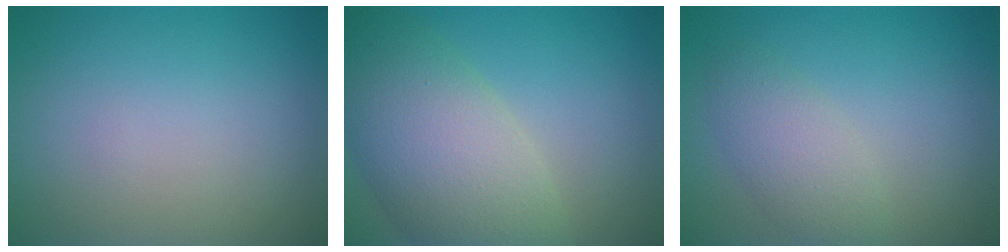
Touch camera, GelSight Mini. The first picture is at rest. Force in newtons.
{"total": 8.6, "press": 8.6, "slide": 0.4}
{"total": 3.0, "press": 3.0, "slide": 0.1}